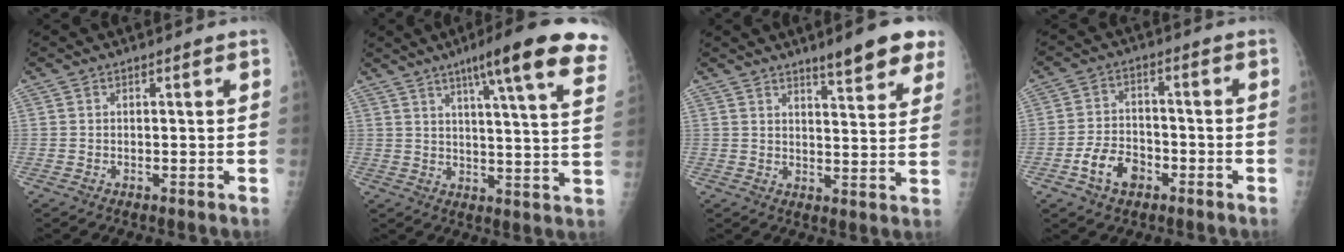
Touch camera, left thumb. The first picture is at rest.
{"total": 19.4, "force": [12.1, 1.8, 15.1], "torque": [-0.191, -0.035, 0.147]}
{"total": 9.1, "force": [6.3, 1.8, 6.4], "torque": [-0.066, -0.031, 0.084]}
{"total": 7.2, "force": [-3.6, 4.9, 3.9], "torque": [-0.055, 0.026, -0.062]}